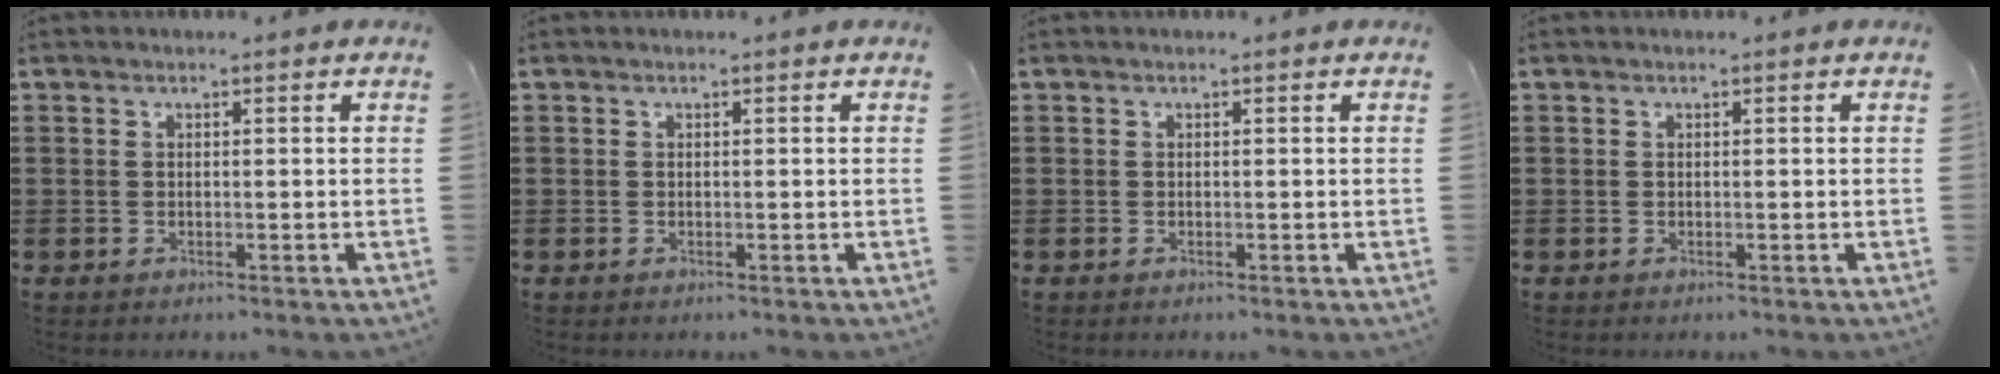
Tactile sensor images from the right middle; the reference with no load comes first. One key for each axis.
{"total": 0.0}
{"total": 0.0}
{"total": 0.0}